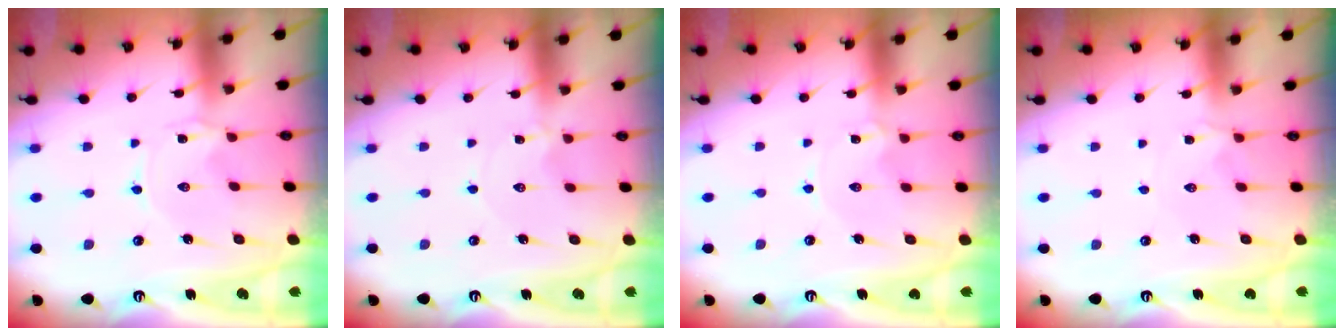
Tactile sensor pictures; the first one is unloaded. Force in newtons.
{"total": 0.5, "press": 0.5, "slide": 0.1}
{"total": 0.7, "press": 0.7, "slide": 0.2}
{"total": 2.9, "press": 2.9, "slide": 0.7}